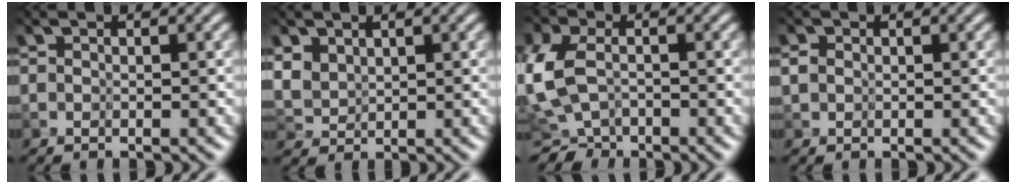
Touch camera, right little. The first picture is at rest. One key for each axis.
{"total": 5.0, "fx": 1.9, "fy": 3.5, "fz": 3.1, "tx": -0.102, "ty": 0.006, "tz": 0.050}
{"total": 4.6, "fx": -3.1, "fy": 2.7, "fz": 2.0, "tx": -0.063, "ty": -0.009, "tz": -0.063}
{"total": 0.7, "fx": -0.1, "fy": 0.6, "fz": 0.2, "tx": -0.003, "ty": 0.004, "tz": 0.003}